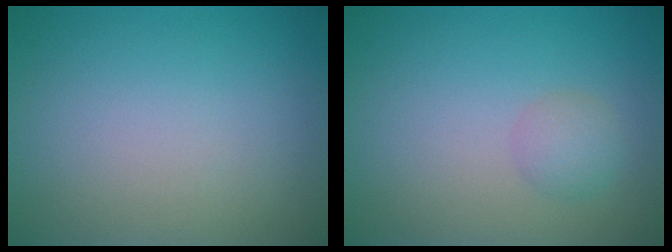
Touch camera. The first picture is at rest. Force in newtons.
{"total": 1.6, "press": 1.6, "slide": 0.1}